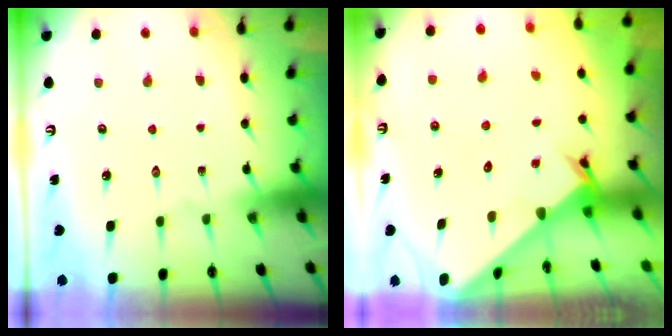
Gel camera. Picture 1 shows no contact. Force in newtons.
{"total": 2.5, "press": 2.5, "slide": 0.2}